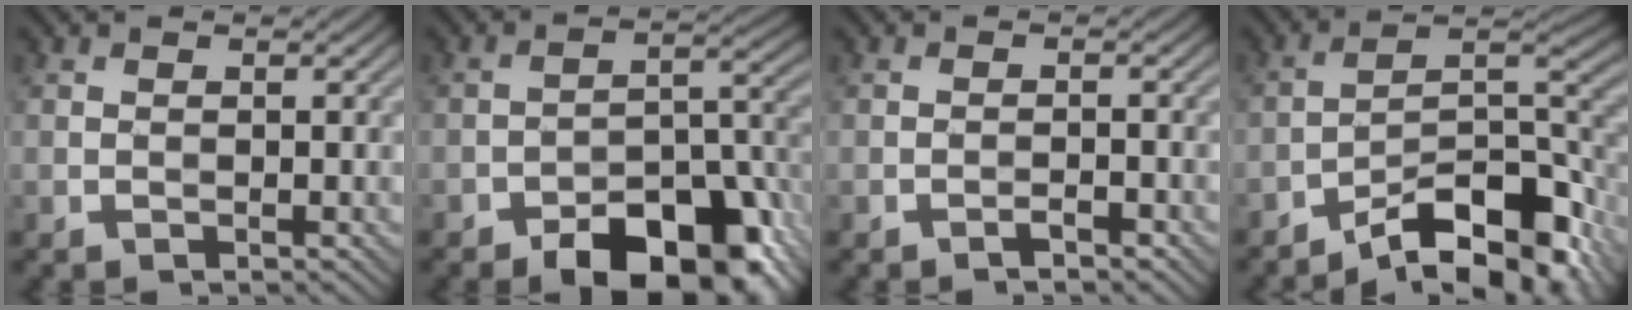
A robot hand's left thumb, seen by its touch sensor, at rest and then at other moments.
{"total": 14.3, "force": [-9.4, 6.2, 8.8], "torque": [-0.126, -0.009, -0.148]}
{"total": 1.4, "force": [-1.1, 0.2, 0.9], "torque": [-0.012, 0.004, -0.020]}
{"total": 13.3, "force": [-9.4, 4.0, 8.6], "torque": [-0.131, 0.001, -0.168]}